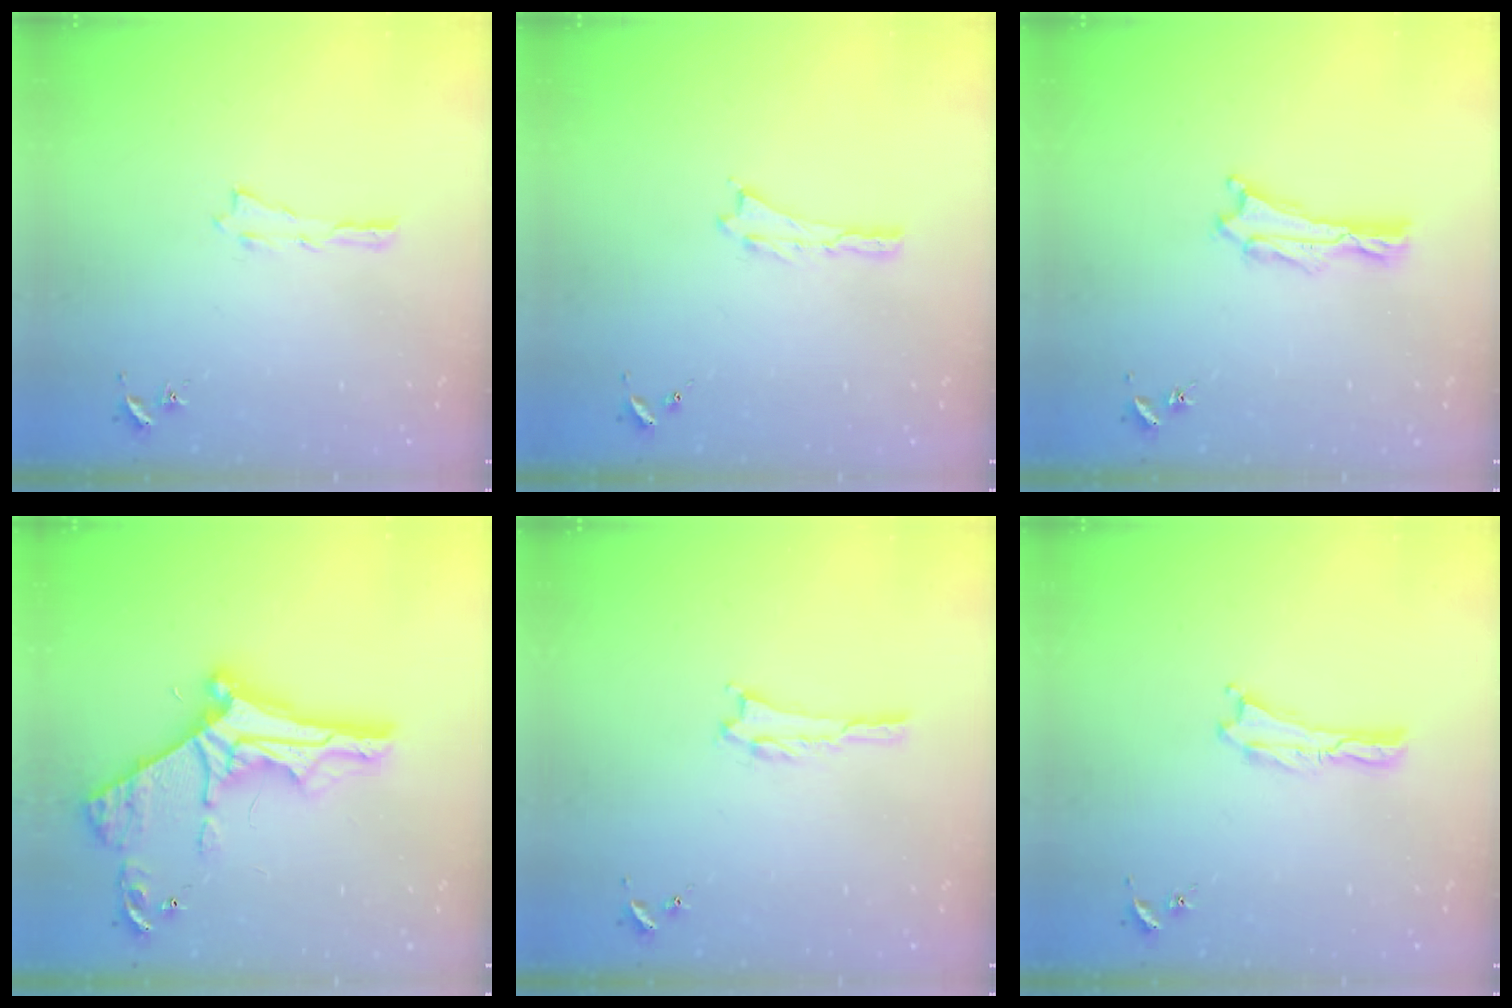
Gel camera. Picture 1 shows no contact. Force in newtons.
{"total": 0.0}
{"total": 1.0, "press": 1.0, "slide": 0.1}
{"total": 11.8, "press": 11.7, "slide": 1.2}
{"total": 0.5, "press": 0.5, "slide": 0.1}
{"total": 0.0}